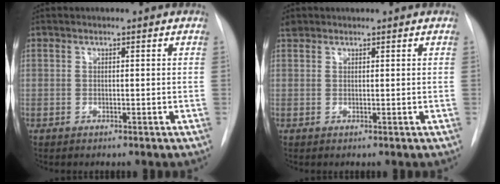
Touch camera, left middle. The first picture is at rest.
{"total": 1.2, "force": [1.1, 0.4, 0.0], "torque": [-0.006, 0.015, 0.023]}